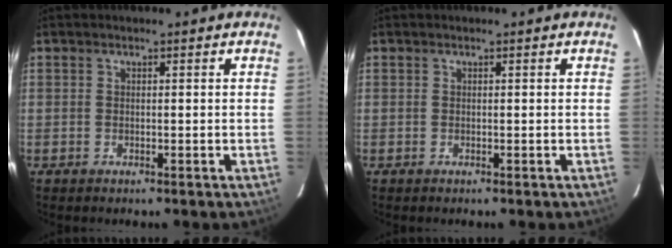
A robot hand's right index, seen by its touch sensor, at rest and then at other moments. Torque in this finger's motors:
{"motor_torque": [0.00, 0.00, 0.00, 0.00]}